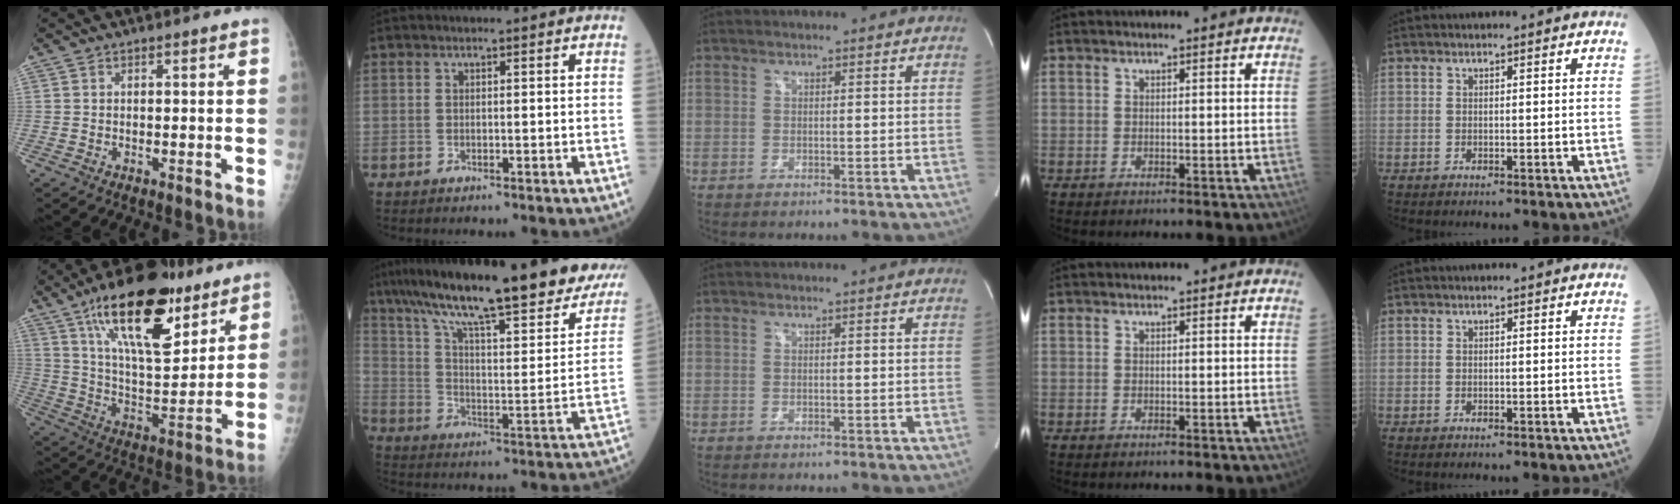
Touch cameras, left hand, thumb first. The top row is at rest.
{"thumb": {"total": 24.1, "force": [14.2, 9.6, 17.0], "torque": [-0.244, -0.056, 0.240]}, "index": {"total": 31.8, "force": [24.7, 5.8, 19.2], "torque": [-0.287, -0.028, 0.334]}}